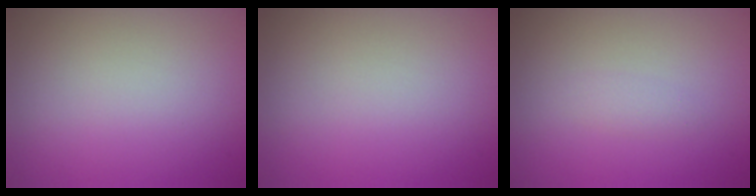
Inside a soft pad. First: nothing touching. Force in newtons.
{"total": 0.0}
{"total": 0.8, "press": 0.8, "slide": 0.1}